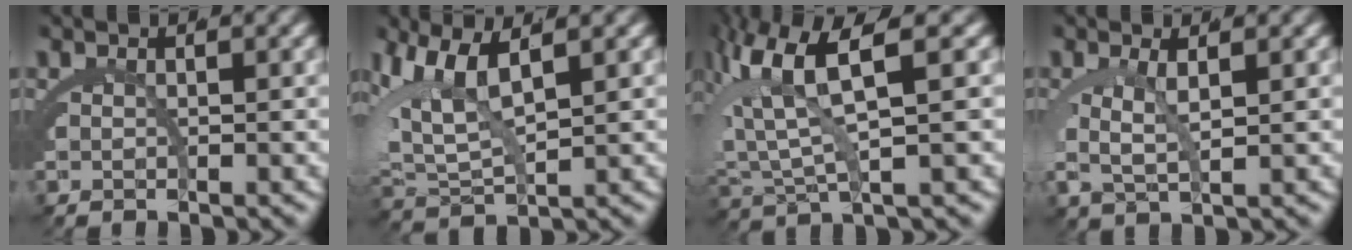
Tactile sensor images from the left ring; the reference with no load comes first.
{"total": 7.3, "force": [1.7, 4.9, 5.1], "torque": [-0.144, -0.021, 0.041]}
{"total": 8.3, "force": [2.9, 3.6, 6.9], "torque": [-0.148, 0.004, 0.049]}
{"total": 3.2, "force": [0.9, 1.1, 2.9], "torque": [-0.063, -0.007, 0.023]}